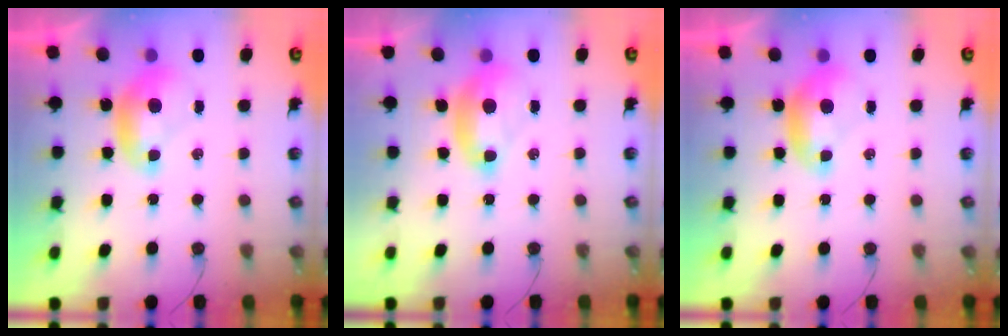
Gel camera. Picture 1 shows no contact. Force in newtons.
{"total": 2.5, "press": 2.5, "slide": 0.6}
{"total": 0.0}